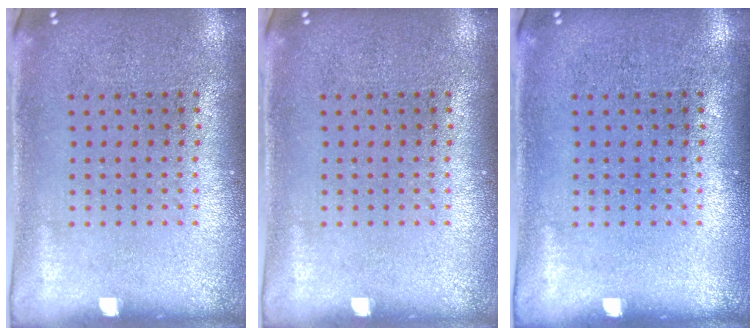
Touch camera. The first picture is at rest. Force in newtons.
{"total": 0.0}
{"total": 0.0}